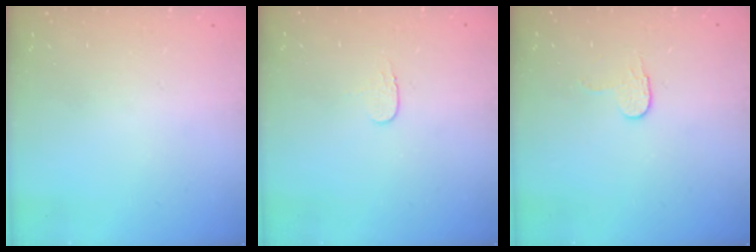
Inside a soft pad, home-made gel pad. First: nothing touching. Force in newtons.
{"total": 3.4, "press": 3.4, "slide": 0.4}
{"total": 3.8, "press": 3.8, "slide": 0.3}